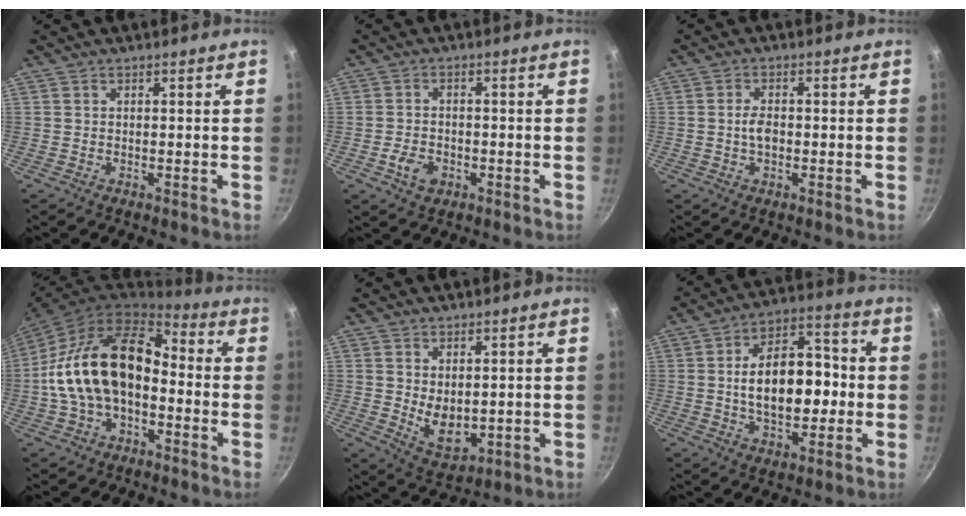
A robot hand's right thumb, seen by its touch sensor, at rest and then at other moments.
{"total": 4.6, "force": [-1.8, 3.2, 2.8], "torque": [-0.045, 0.013, -0.033]}
{"total": 3.3, "force": [-0.4, 1.9, 2.6], "torque": [-0.046, 0.009, -0.008]}
{"total": 18.8, "force": [-1.6, 12.0, 14.4], "torque": [-0.239, 0.051, -0.039]}
{"total": 7.0, "force": [0.9, 4.5, 5.3], "torque": [-0.072, -0.022, 0.033]}
{"total": 16.3, "force": [-0.8, 9.8, 13.0], "torque": [-0.171, 0.028, -0.016]}